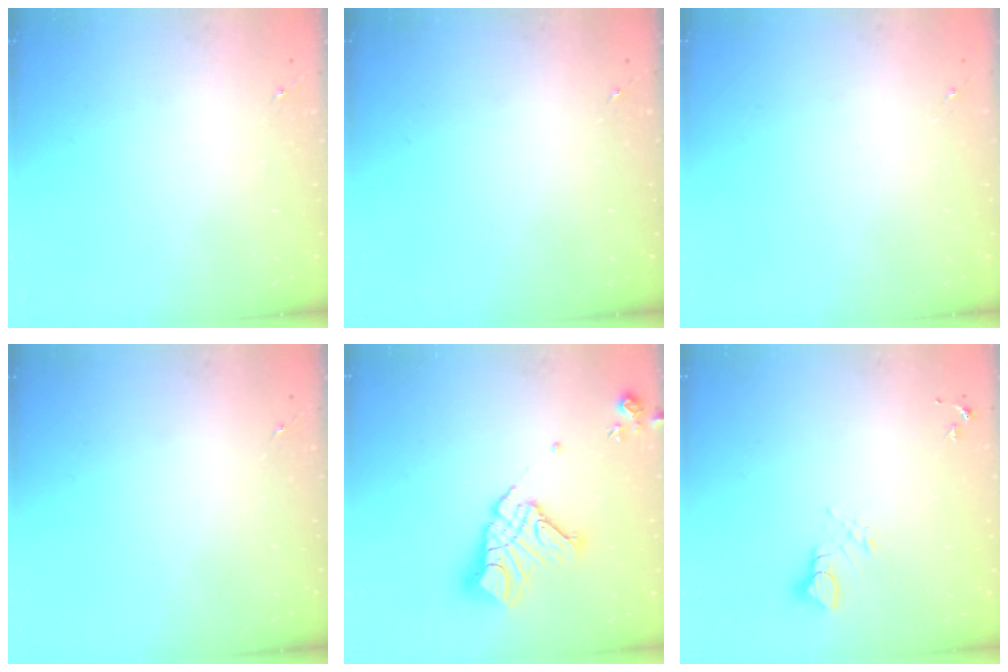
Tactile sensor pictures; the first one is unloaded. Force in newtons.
{"total": 0.0}
{"total": 0.0}
{"total": 0.0}
{"total": 15.8, "press": 15.7, "slide": 1.9}
{"total": 5.0, "press": 4.9, "slide": 0.5}